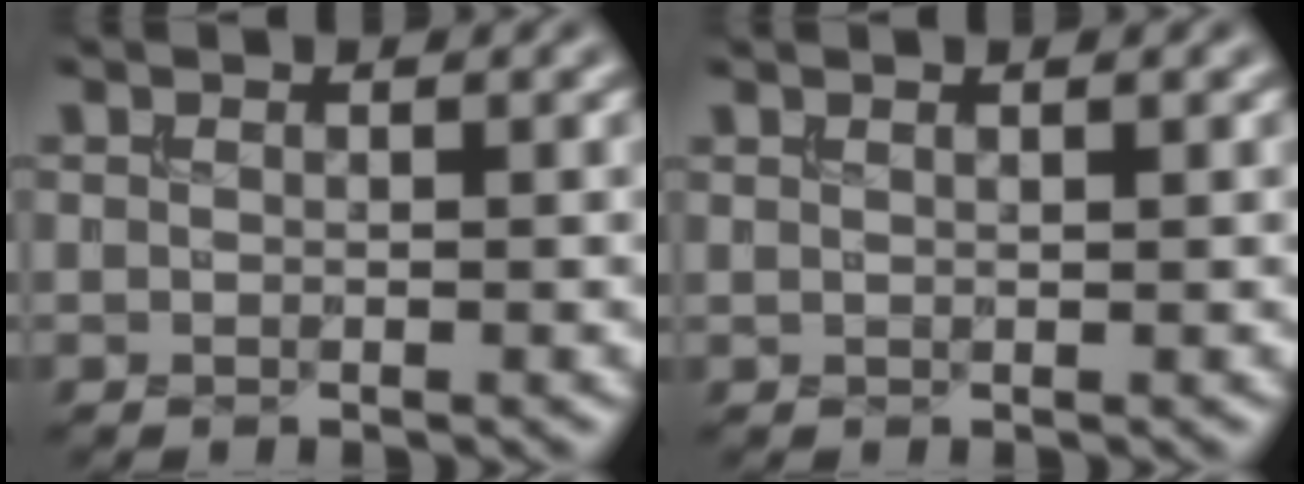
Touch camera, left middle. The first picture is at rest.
{"total": 1.0, "force": [0.7, 0.2, 0.7], "torque": [-0.007, 0.000, 0.006]}